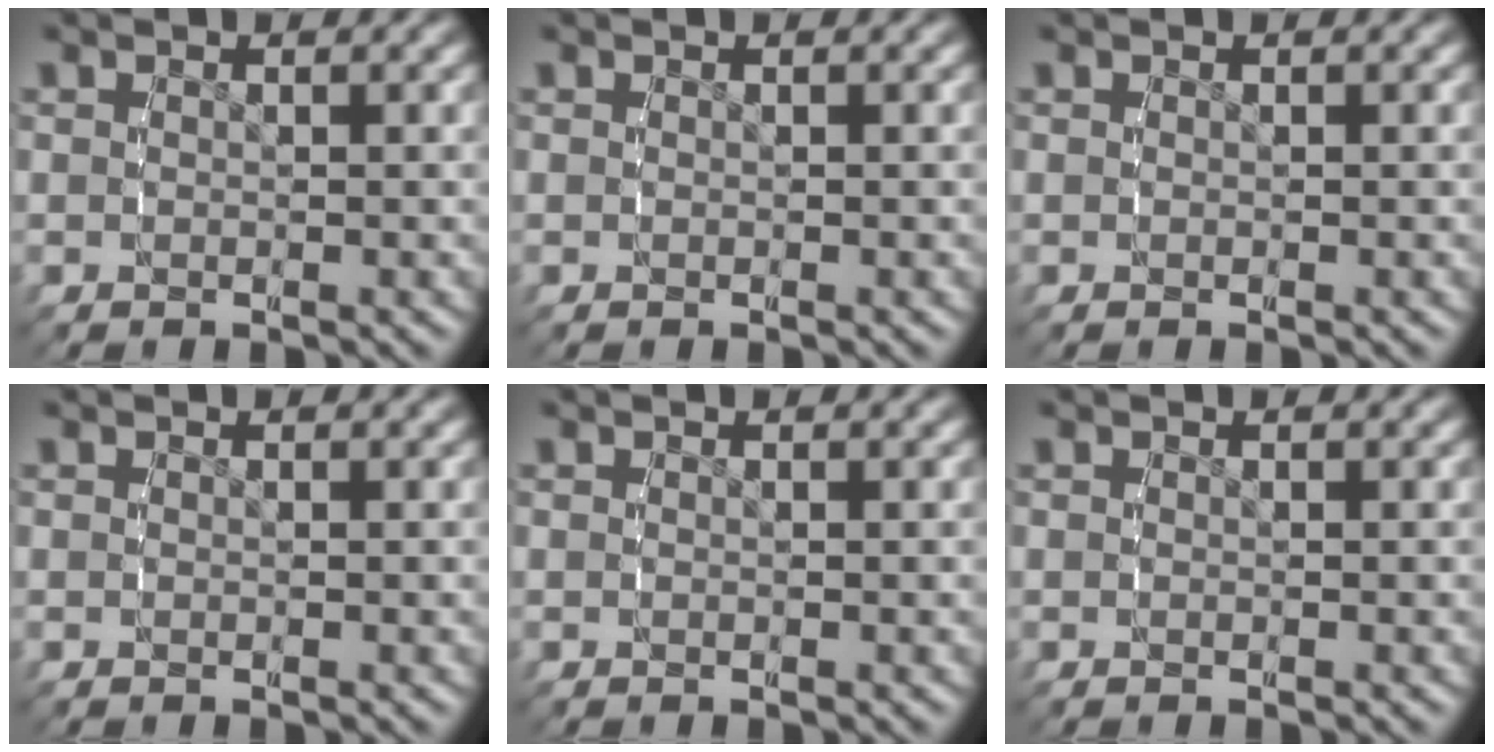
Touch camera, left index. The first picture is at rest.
{"total": 0.0}
{"total": 0.0}
{"total": 0.0}
{"total": 0.0}
{"total": 0.0}